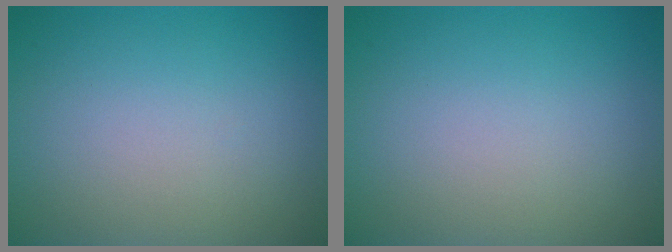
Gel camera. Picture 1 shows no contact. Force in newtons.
{"total": 0.0}